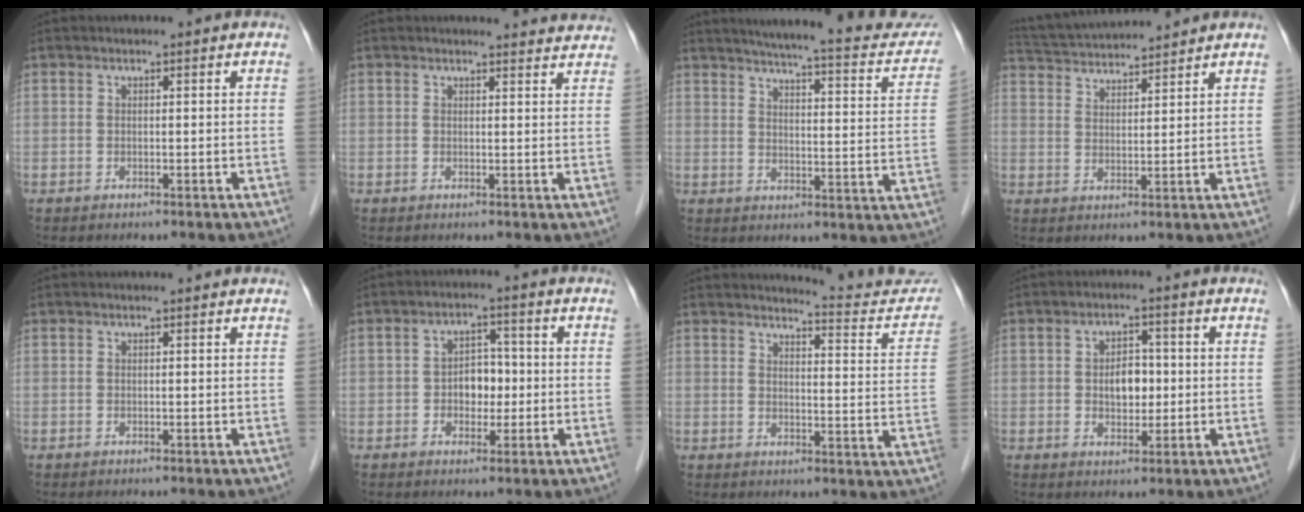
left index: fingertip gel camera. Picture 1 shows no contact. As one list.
[{"total": 6.0, "force": [5.9, 0.8, 0.4], "torque": [0.009, -0.014, 0.043]}, {"total": 22.1, "force": [19.7, 3.1, 9.5], "torque": [-0.122, -0.037, 0.232]}, {"total": 10.2, "force": [9.8, 0.4, 2.8], "torque": [-0.065, 0.028, 0.165]}, {"total": 0.6, "force": [0.6, 0.1, 0.2], "torque": [-0.007, 0.006, 0.006]}, {"total": 4.5, "force": [-0.8, 3.1, 3.1], "torque": [-0.050, 0.012, -0.014]}, {"total": 12.3, "force": [12.1, 1.1, 2.0], "torque": [-0.007, -0.058, 0.121]}, {"total": 4.4, "force": [-0.2, 2.9, 3.3], "torque": [-0.054, 0.007, 0.000]}]